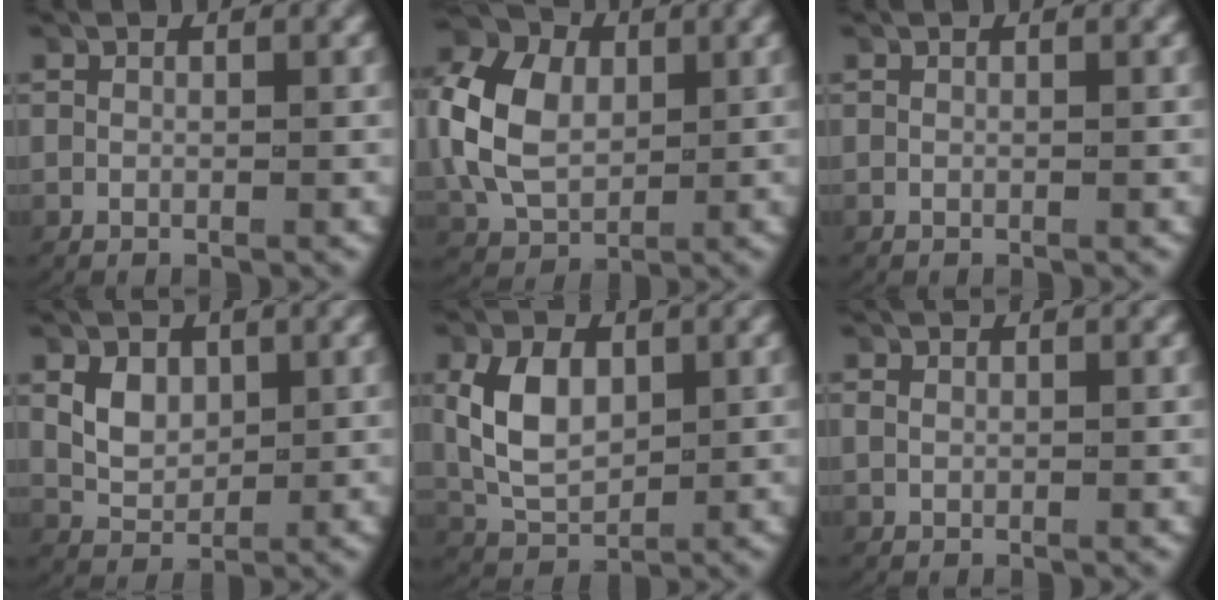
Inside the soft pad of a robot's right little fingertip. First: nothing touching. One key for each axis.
{"total": 7.8, "fx": 0.5, "fy": 6.1, "fz": 4.8, "tx": -0.116, "ty": -0.013, "tz": 0.018}
{"total": 0.0}
{"total": 3.0, "fx": 0.6, "fy": 2.3, "fz": 1.8, "tx": -0.036, "ty": -0.006, "tz": 0.017}
{"total": 5.7, "fx": 0.6, "fy": 4.2, "fz": 3.8, "tx": -0.098, "ty": -0.014, "tz": 0.022}
{"total": 0.7, "fx": 0.2, "fy": 0.5, "fz": 0.4, "tx": -0.012, "ty": 0.000, "tz": 0.007}